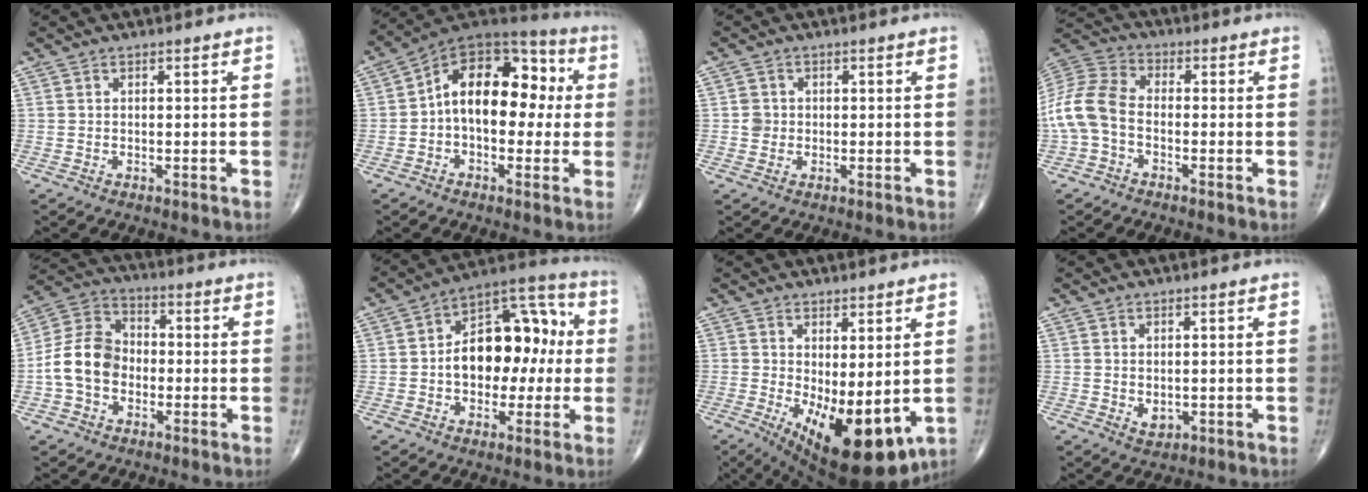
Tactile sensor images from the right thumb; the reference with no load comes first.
{"total": 17.3, "force": [0.7, 10.8, 13.5], "torque": [-0.164, 0.048, -0.002]}
{"total": 2.2, "force": [0.0, 2.1, 0.7], "torque": [0.000, 0.005, -0.001]}
{"total": 10.8, "force": [-2.2, 7.0, 7.9], "torque": [-0.168, 0.031, -0.057]}
{"total": 11.3, "force": [-2.0, 8.7, 6.9], "torque": [-0.120, 0.038, -0.050]}
{"total": 17.6, "force": [0.0, 10.9, 13.9], "torque": [-0.165, 0.044, -0.005]}
{"total": 15.2, "force": [-3.0, 6.3, 13.6], "torque": [-0.196, -0.032, -0.022]}
{"total": 2.1, "force": [-0.1, 1.5, 1.5], "torque": [-0.018, -0.005, 0.005]}